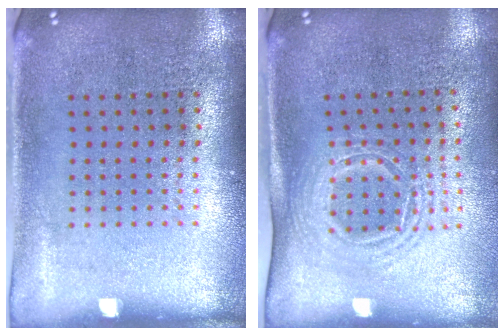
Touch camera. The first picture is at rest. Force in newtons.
{"total": 1.6, "press": 1.2, "slide": 1.0}